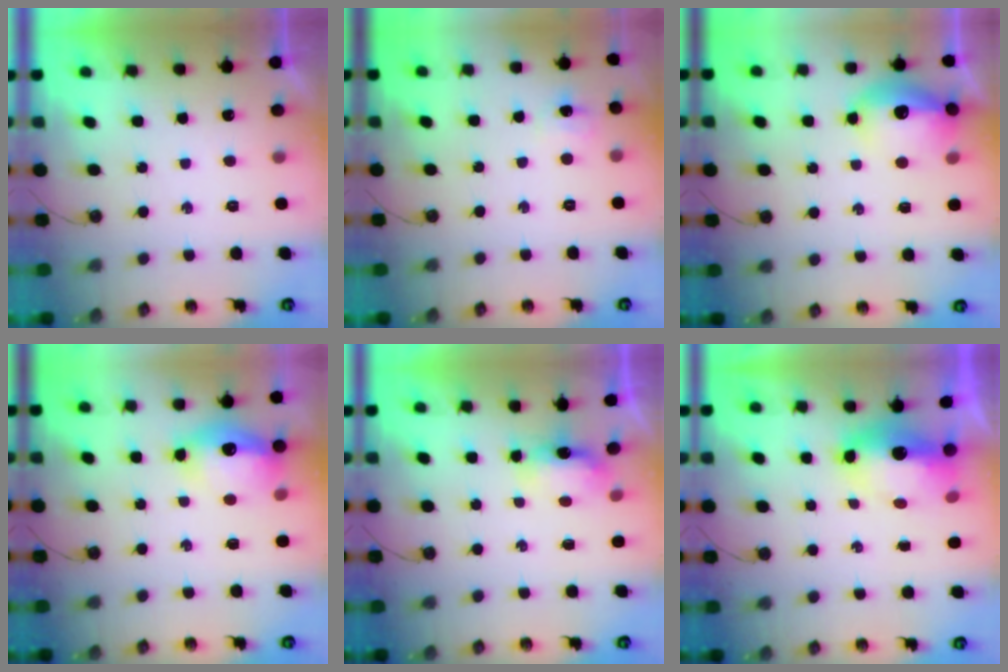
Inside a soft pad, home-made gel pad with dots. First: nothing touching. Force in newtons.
{"total": 4.8, "press": 4.7, "slide": 0.7}
{"total": 14.8, "press": 14.7, "slide": 1.3}
{"total": 12.9, "press": 12.8, "slide": 1.4}
{"total": 5.0, "press": 5.0, "slide": 0.6}
{"total": 8.0, "press": 8.0, "slide": 0.9}